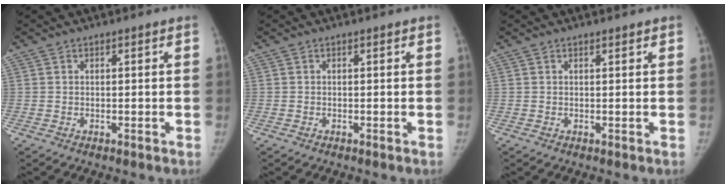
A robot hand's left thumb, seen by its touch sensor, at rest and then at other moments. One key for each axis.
{"total": 0.0}
{"total": 0.6, "fx": 0.5, "fy": 0.2, "fz": 0.3, "tx": -0.006, "ty": -0.003, "tz": 0.007}